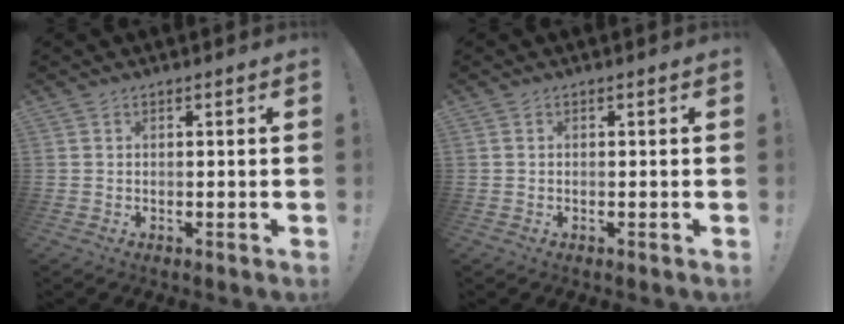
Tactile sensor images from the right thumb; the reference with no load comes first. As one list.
[{"total": 0.0}]